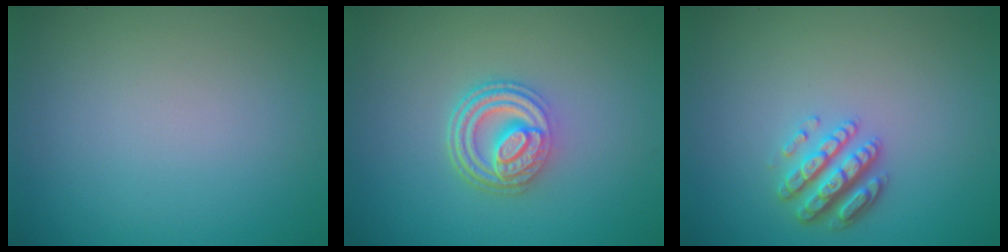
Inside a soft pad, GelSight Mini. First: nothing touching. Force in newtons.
{"total": 4.8, "press": 3.6, "slide": 3.2}
{"total": 3.3, "press": 3.0, "slide": 1.4}